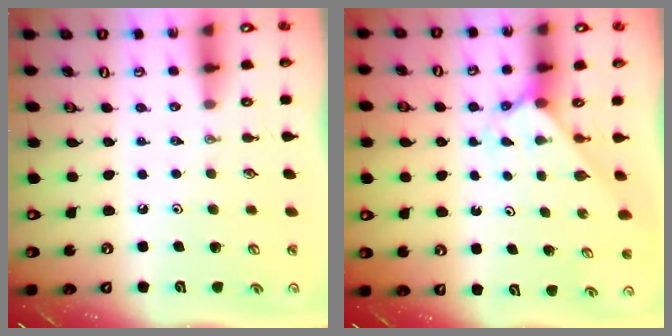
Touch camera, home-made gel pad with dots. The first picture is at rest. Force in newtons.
{"total": 2.3, "press": 2.3, "slide": 0.2}